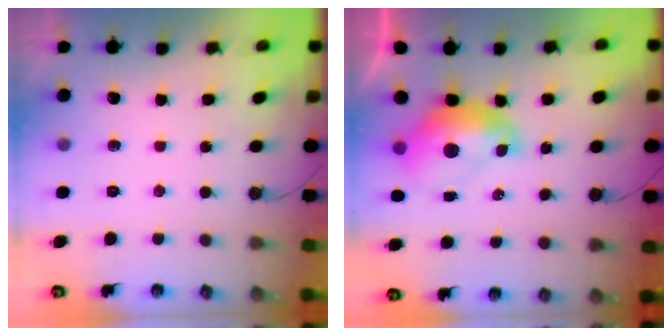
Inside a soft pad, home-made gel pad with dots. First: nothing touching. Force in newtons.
{"total": 2.6, "press": 2.5, "slide": 0.7}